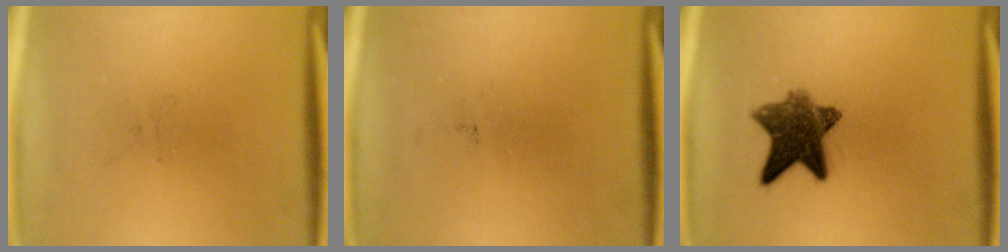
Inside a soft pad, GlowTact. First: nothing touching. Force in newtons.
{"total": 0.0}
{"total": 9.3}